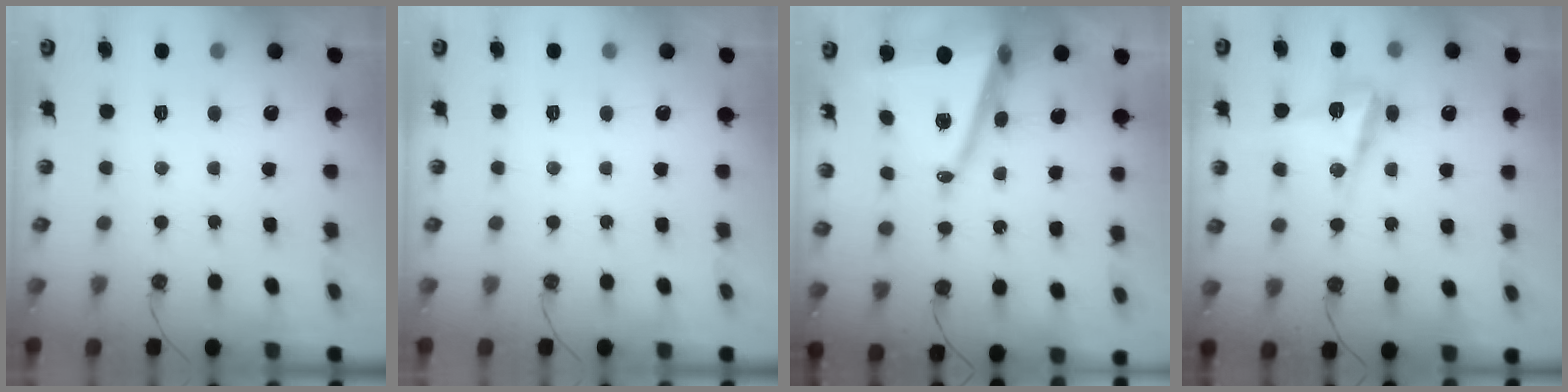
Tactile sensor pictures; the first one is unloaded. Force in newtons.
{"total": 0.0}
{"total": 14.3, "press": 13.7, "slide": 4.0}
{"total": 14.5, "press": 14.4, "slide": 1.2}